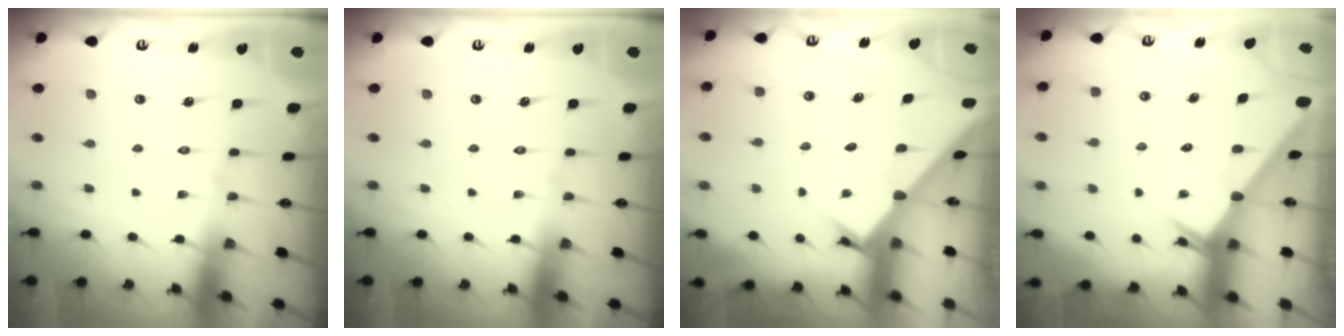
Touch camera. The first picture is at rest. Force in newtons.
{"total": 0.0}
{"total": 2.0, "press": 2.0, "slide": 0.2}
{"total": 2.6, "press": 2.6, "slide": 0.1}